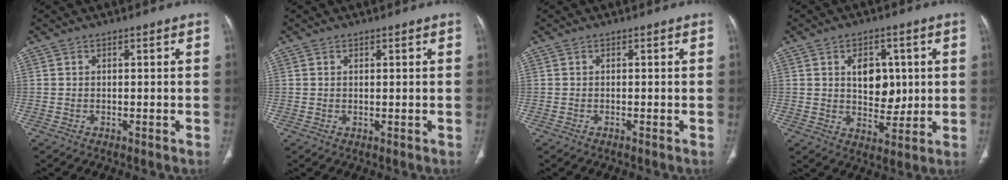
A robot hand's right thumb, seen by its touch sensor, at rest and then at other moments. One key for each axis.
{"total": 0.0}
{"total": 0.0}
{"total": 8.8, "fx": 1.9, "fy": 6.1, "fz": 6.1, "tx": -0.050, "ty": -0.011, "tz": 0.035}